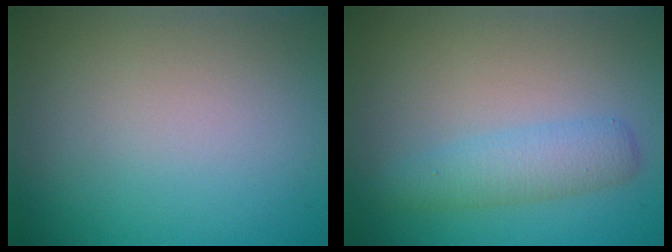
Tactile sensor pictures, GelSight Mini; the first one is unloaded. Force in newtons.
{"total": 2.9, "press": 2.9, "slide": 0.1}